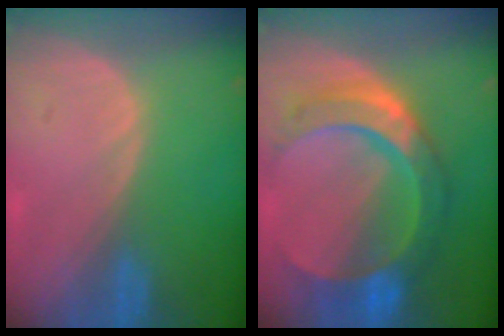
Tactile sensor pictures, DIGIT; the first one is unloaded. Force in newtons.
{"total": 10.4, "press": 10.3, "slide": 1.0}